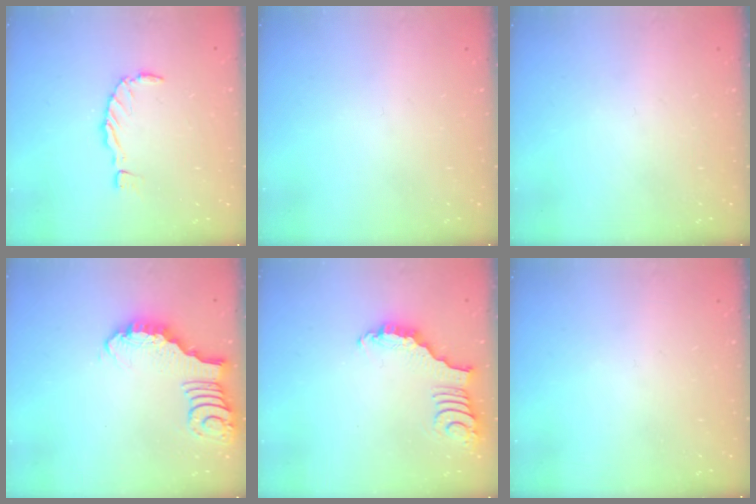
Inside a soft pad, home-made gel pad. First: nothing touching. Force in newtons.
{"total": 0.0}
{"total": 0.0}
{"total": 2.7, "press": 2.7, "slide": 0.2}
{"total": 2.7, "press": 2.7, "slide": 0.4}
{"total": 0.0}